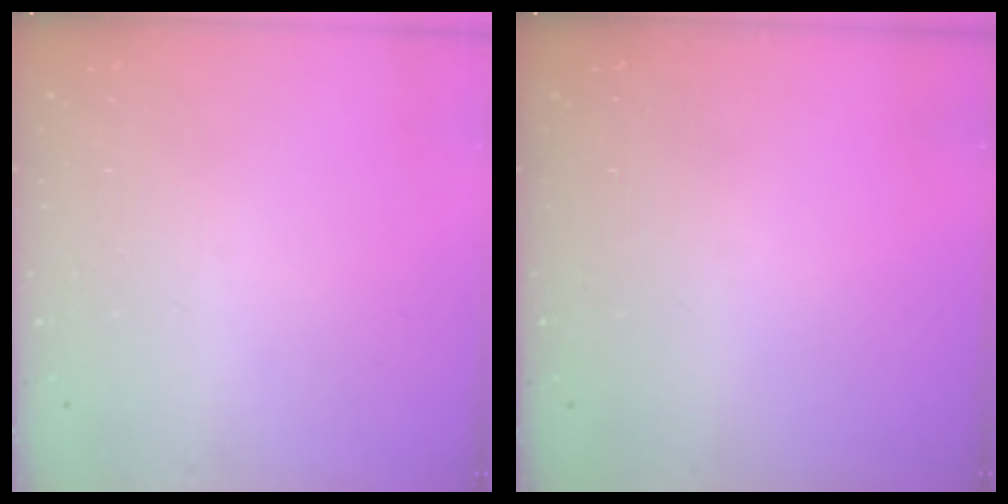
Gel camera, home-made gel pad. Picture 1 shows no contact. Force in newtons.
{"total": 0.0}